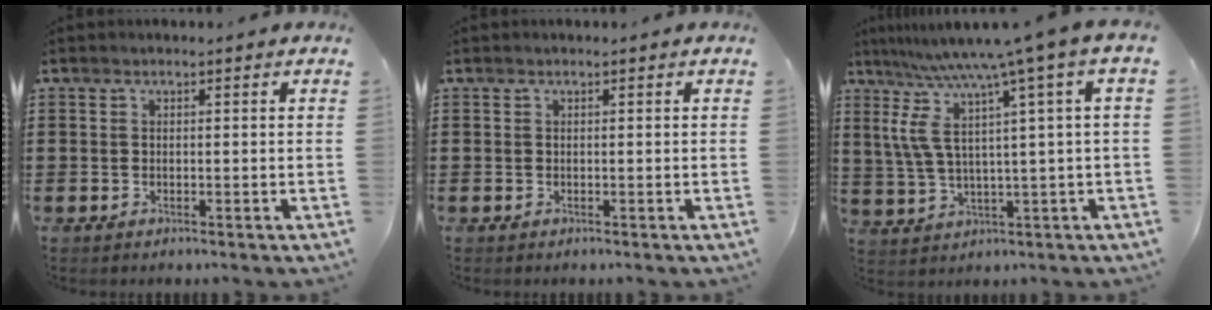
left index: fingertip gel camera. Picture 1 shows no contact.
{"total": 0.0}
{"total": 9.2, "force": [4.1, 0.0, 8.3], "torque": [-0.194, -0.037, 0.053]}